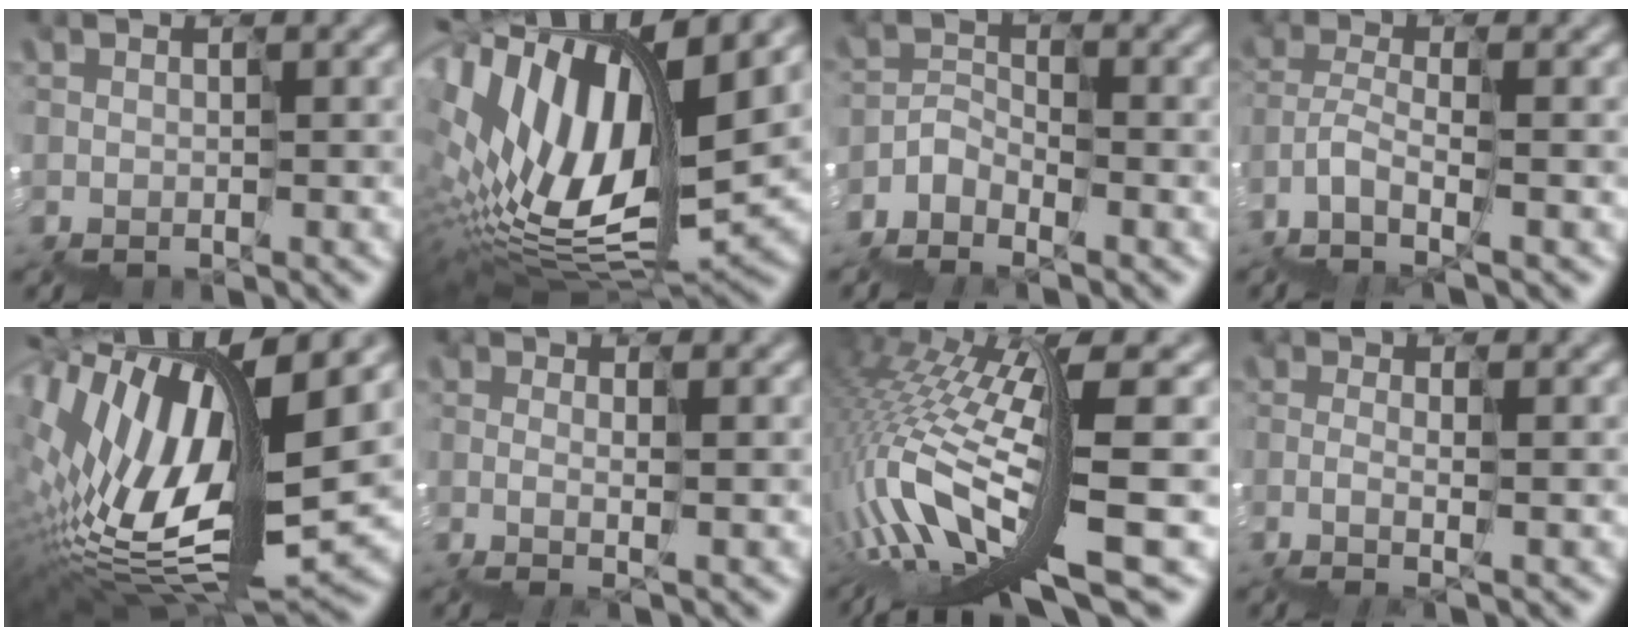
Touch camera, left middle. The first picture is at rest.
{"total": 15.3, "force": [4.6, 7.1, 12.8], "torque": [-0.258, 0.020, 0.090]}
{"total": 2.6, "force": [-2.4, 1.0, 0.1], "torque": [-0.013, 0.007, -0.047]}
{"total": 2.9, "force": [-1.0, 1.8, 2.1], "torque": [-0.052, 0.011, -0.022]}
{"total": 14.1, "force": [3.8, 6.1, 12.1], "torque": [-0.243, 0.021, 0.076]}
{"total": 1.4, "force": [0.2, 0.5, 1.3], "torque": [-0.019, -0.001, 0.004]}
{"total": 13.7, "force": [-1.8, 3.1, 13.3], "torque": [-0.288, 0.011, -0.008]}
{"total": 1.3, "force": [-0.4, 0.4, 1.2], "torque": [-0.029, 0.000, -0.011]}